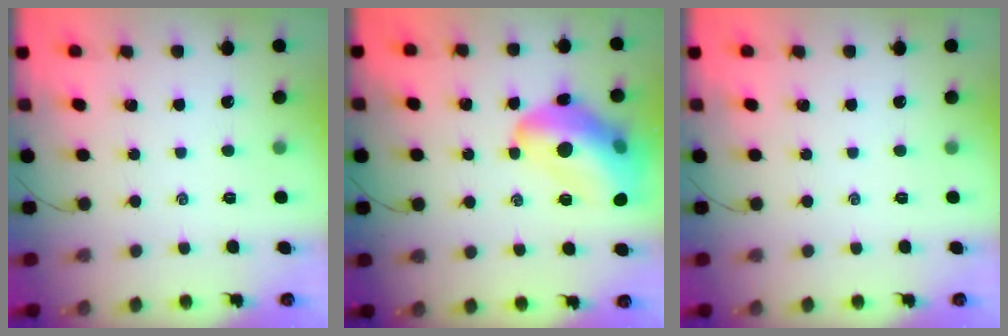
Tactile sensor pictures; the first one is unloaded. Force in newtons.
{"total": 19.3, "press": 18.8, "slide": 4.1}
{"total": 0.0}